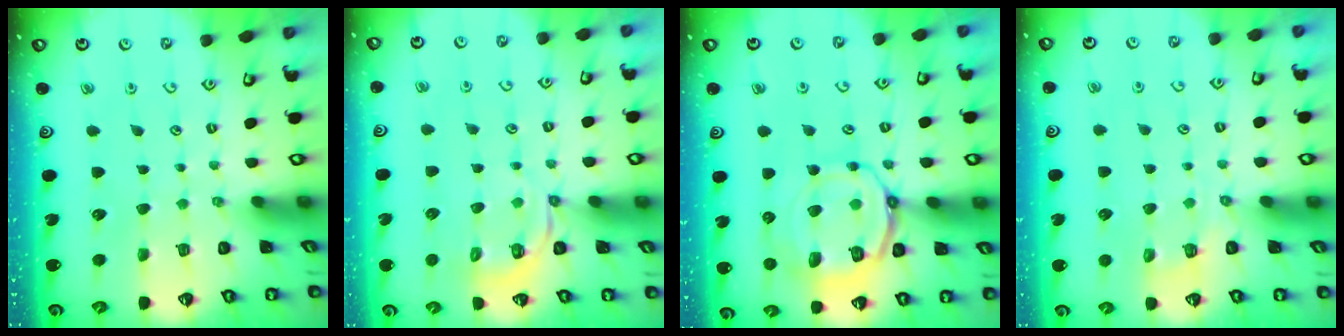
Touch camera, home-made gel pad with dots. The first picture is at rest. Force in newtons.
{"total": 5.8, "press": 5.5, "slide": 1.9}
{"total": 14.0, "press": 13.9, "slide": 1.6}
{"total": 3.1, "press": 2.4, "slide": 2.0}